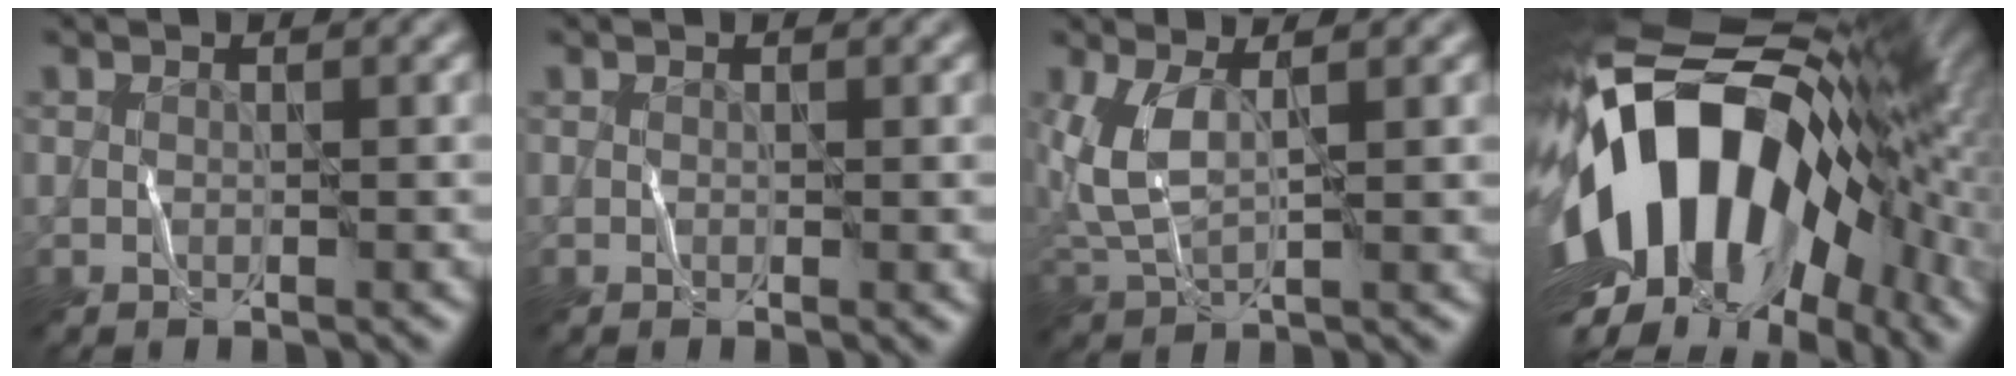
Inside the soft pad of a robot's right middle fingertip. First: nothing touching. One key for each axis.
{"total": 0.0}
{"total": 4.2, "fx": 1.1, "fy": 1.8, "fz": 3.7, "tx": -0.113, "ty": 0.001, "tz": 0.035}
{"total": 17.6, "fx": -2.6, "fy": 10.6, "fz": 13.8, "tx": -0.247, "ty": 0.027, "tz": -0.048}